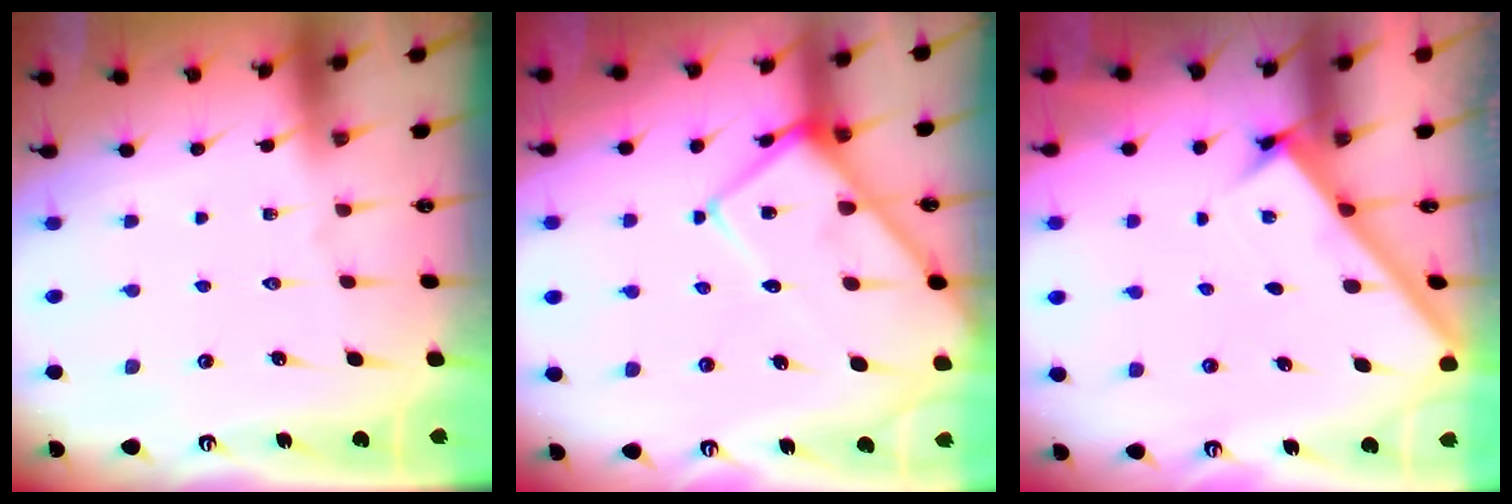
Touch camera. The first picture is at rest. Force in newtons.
{"total": 12.8, "press": 12.7, "slide": 1.1}
{"total": 2.7, "press": 2.6, "slide": 0.4}